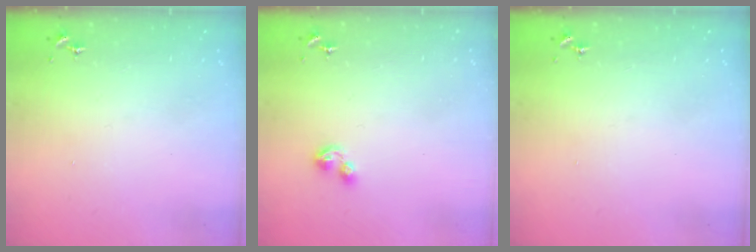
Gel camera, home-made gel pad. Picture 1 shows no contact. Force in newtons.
{"total": 5.0, "press": 5.0, "slide": 0.6}
{"total": 0.0}